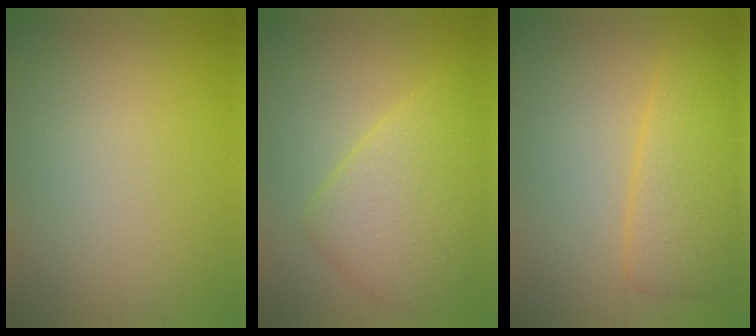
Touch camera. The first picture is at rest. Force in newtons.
{"total": 6.1, "press": 6.1, "slide": 0.1}
{"total": 5.0, "press": 5.0, "slide": 0.3}